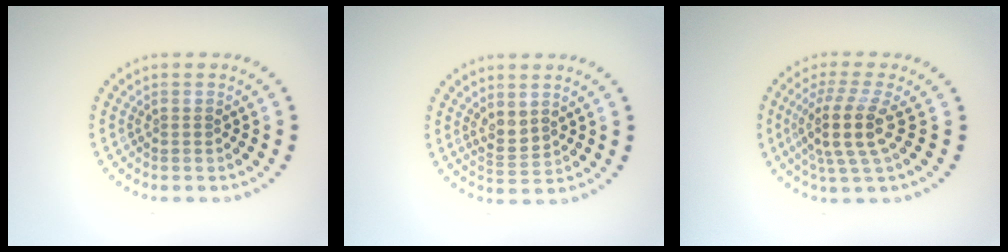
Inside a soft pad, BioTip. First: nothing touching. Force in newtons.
{"total": 2.1, "press": 1.7, "slide": 1.2}
{"total": 4.2, "press": 3.3, "slide": 2.7}